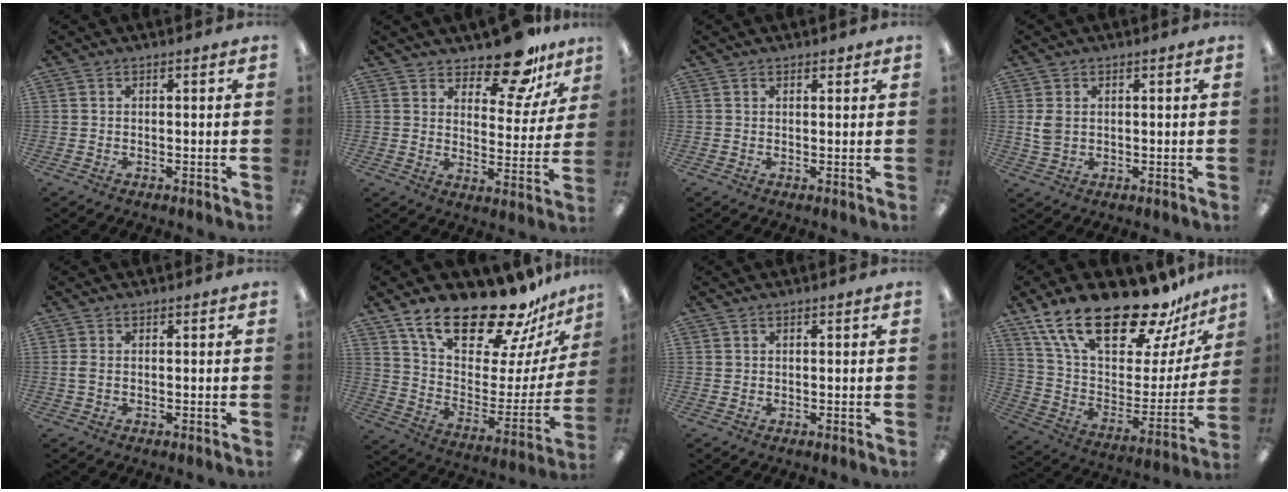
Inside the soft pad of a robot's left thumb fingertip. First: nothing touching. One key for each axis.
{"total": 13.7, "fx": 11.0, "fy": 5.3, "fz": 6.3, "tx": -0.081, "ty": -0.079, "tz": 0.192}
{"total": 1.1, "fx": 0.9, "fy": 0.7, "fz": 0.2, "tx": 0.004, "ty": -0.002, "tz": 0.015}
{"total": 3.8, "fx": 0.7, "fy": 2.9, "fz": 2.4, "tx": -0.045, "ty": -0.001, "tz": 0.010}
{"total": 1.8, "fx": 0.0, "fy": 1.0, "fz": 1.5, "tx": -0.030, "ty": 0.005, "tz": -0.002}
{"total": 22.8, "fx": 18.0, "fy": 7.9, "fz": 11.6, "tx": -0.181, "ty": -0.129, "tz": 0.309}
{"total": 0.6, "fx": 0.3, "fy": 0.5, "fz": 0.0, "tx": -0.001, "ty": 0.004, "tz": 0.004}
{"total": 26.1, "fx": 19.4, "fy": 9.3, "fz": 14.9, "tx": -0.258, "ty": -0.127, "tz": 0.338}